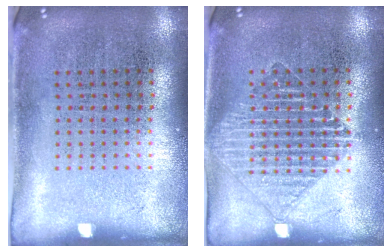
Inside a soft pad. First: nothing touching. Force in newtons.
{"total": 1.3, "press": 1.3, "slide": 0.2}